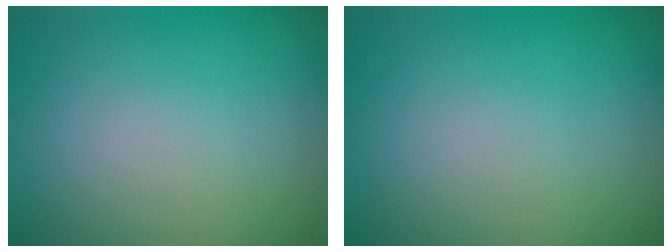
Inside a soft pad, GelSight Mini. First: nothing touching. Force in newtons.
{"total": 0.0}